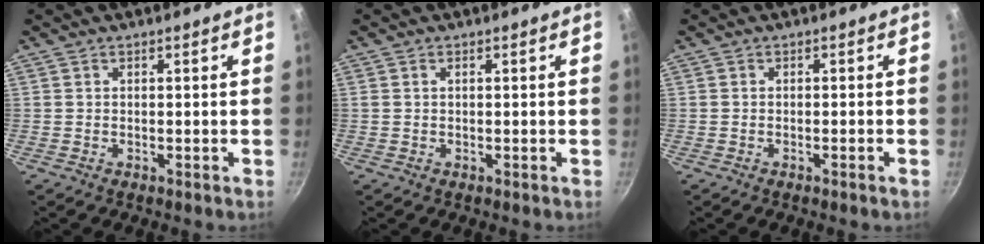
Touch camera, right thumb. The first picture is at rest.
{"total": 0.5, "force": [0.3, 0.3, 0.4], "torque": [-0.008, 0.002, 0.005]}
{"total": 0.8, "force": [-0.5, -0.1, 0.6], "torque": [-0.021, 0.007, -0.009]}